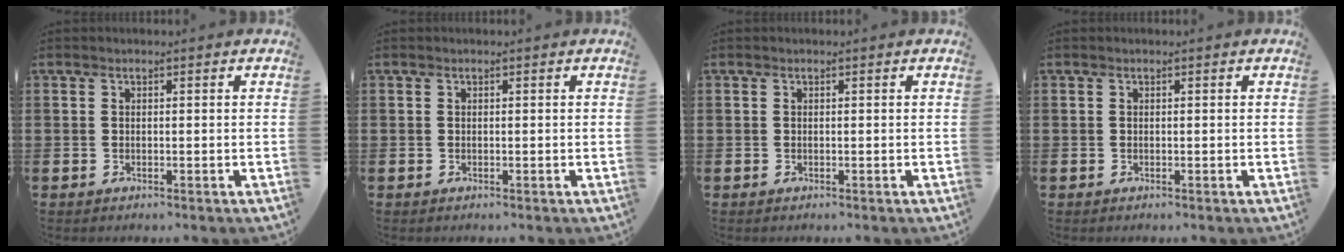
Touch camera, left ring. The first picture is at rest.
{"total": 0.0}
{"total": 0.0}
{"total": 0.0}